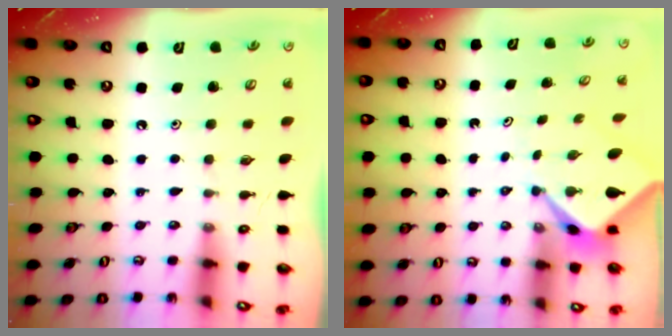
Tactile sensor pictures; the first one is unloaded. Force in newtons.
{"total": 2.4, "press": 2.4, "slide": 0.1}